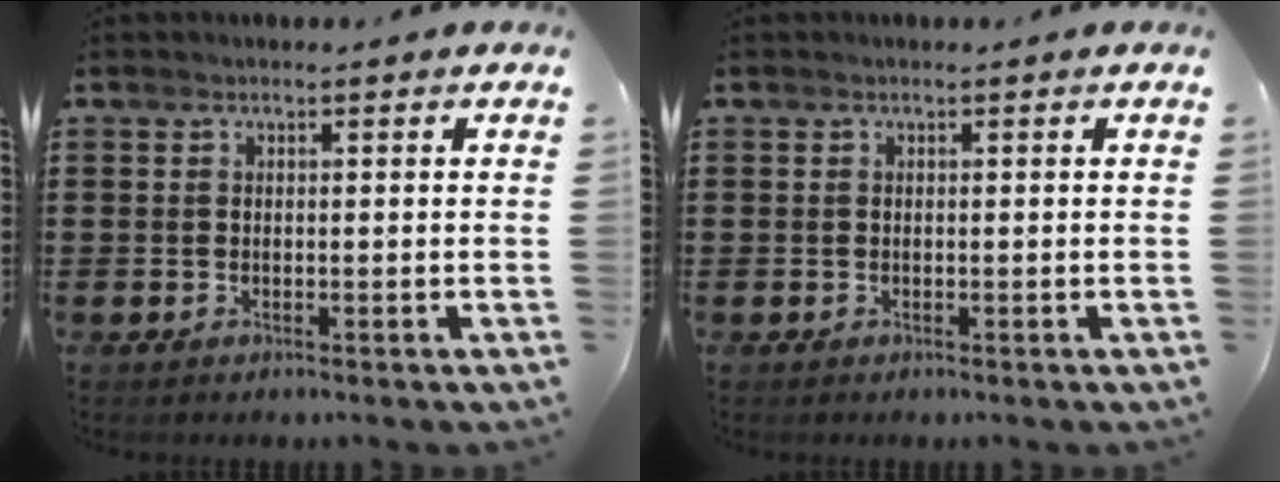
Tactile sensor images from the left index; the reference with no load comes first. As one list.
[{"total": 0.0}]